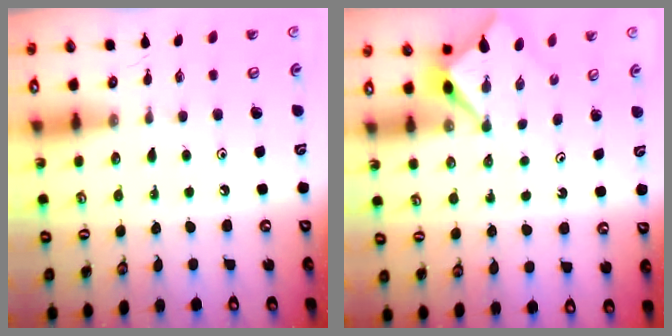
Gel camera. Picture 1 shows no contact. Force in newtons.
{"total": 3.2, "press": 3.2, "slide": 0.2}